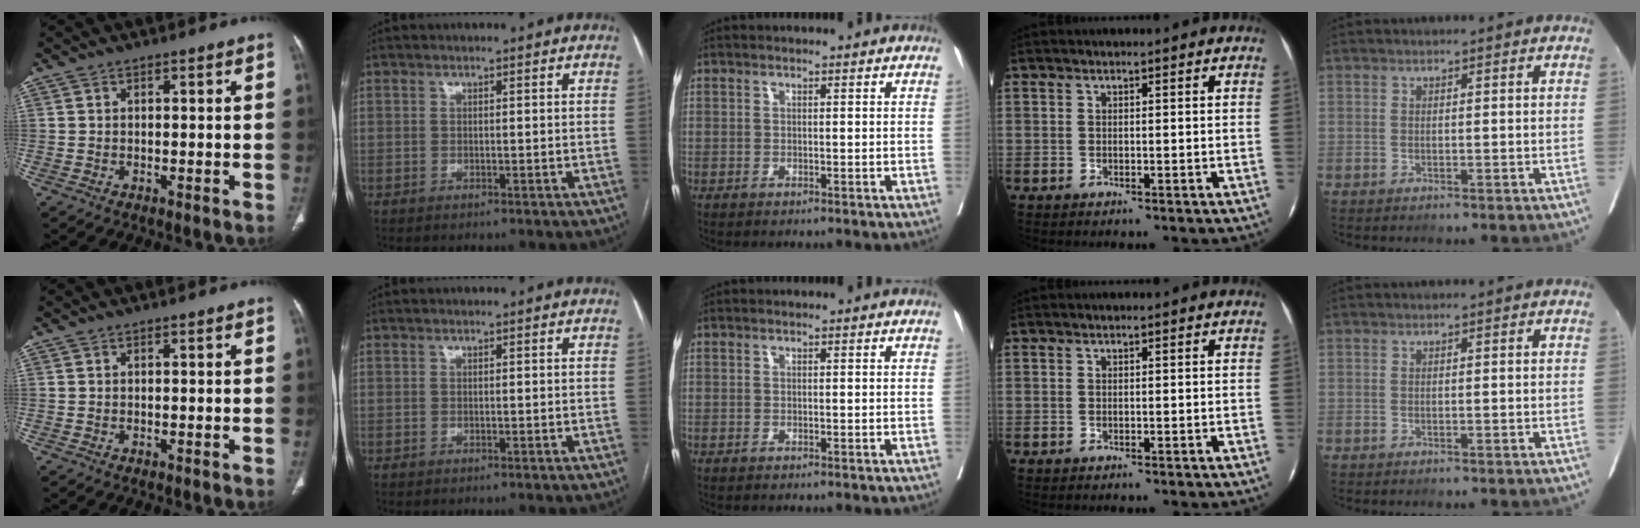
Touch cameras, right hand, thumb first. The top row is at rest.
{}